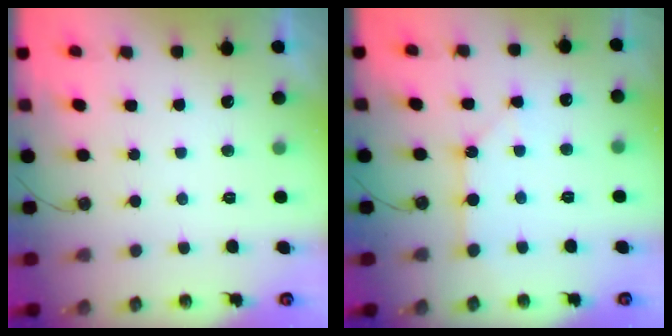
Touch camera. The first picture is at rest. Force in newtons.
{"total": 3.0, "press": 3.0, "slide": 0.1}